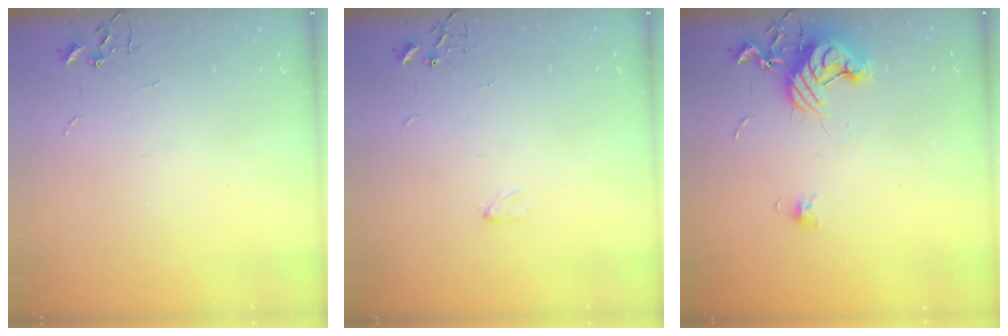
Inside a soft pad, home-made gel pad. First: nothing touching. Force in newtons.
{"total": 3.1, "press": 3.0, "slide": 0.5}
{"total": 12.1, "press": 12.0, "slide": 1.3}